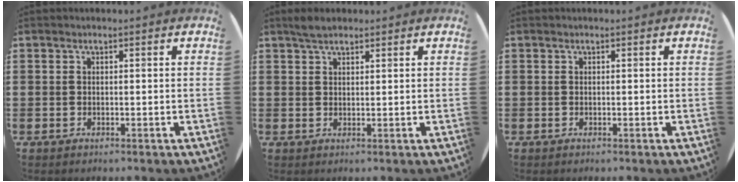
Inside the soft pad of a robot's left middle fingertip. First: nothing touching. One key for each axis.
{"total": 2.4, "fx": 2.0, "fy": 0.8, "fz": 1.0, "tx": -0.014, "ty": 0.003, "tz": 0.036}
{"total": 0.0}